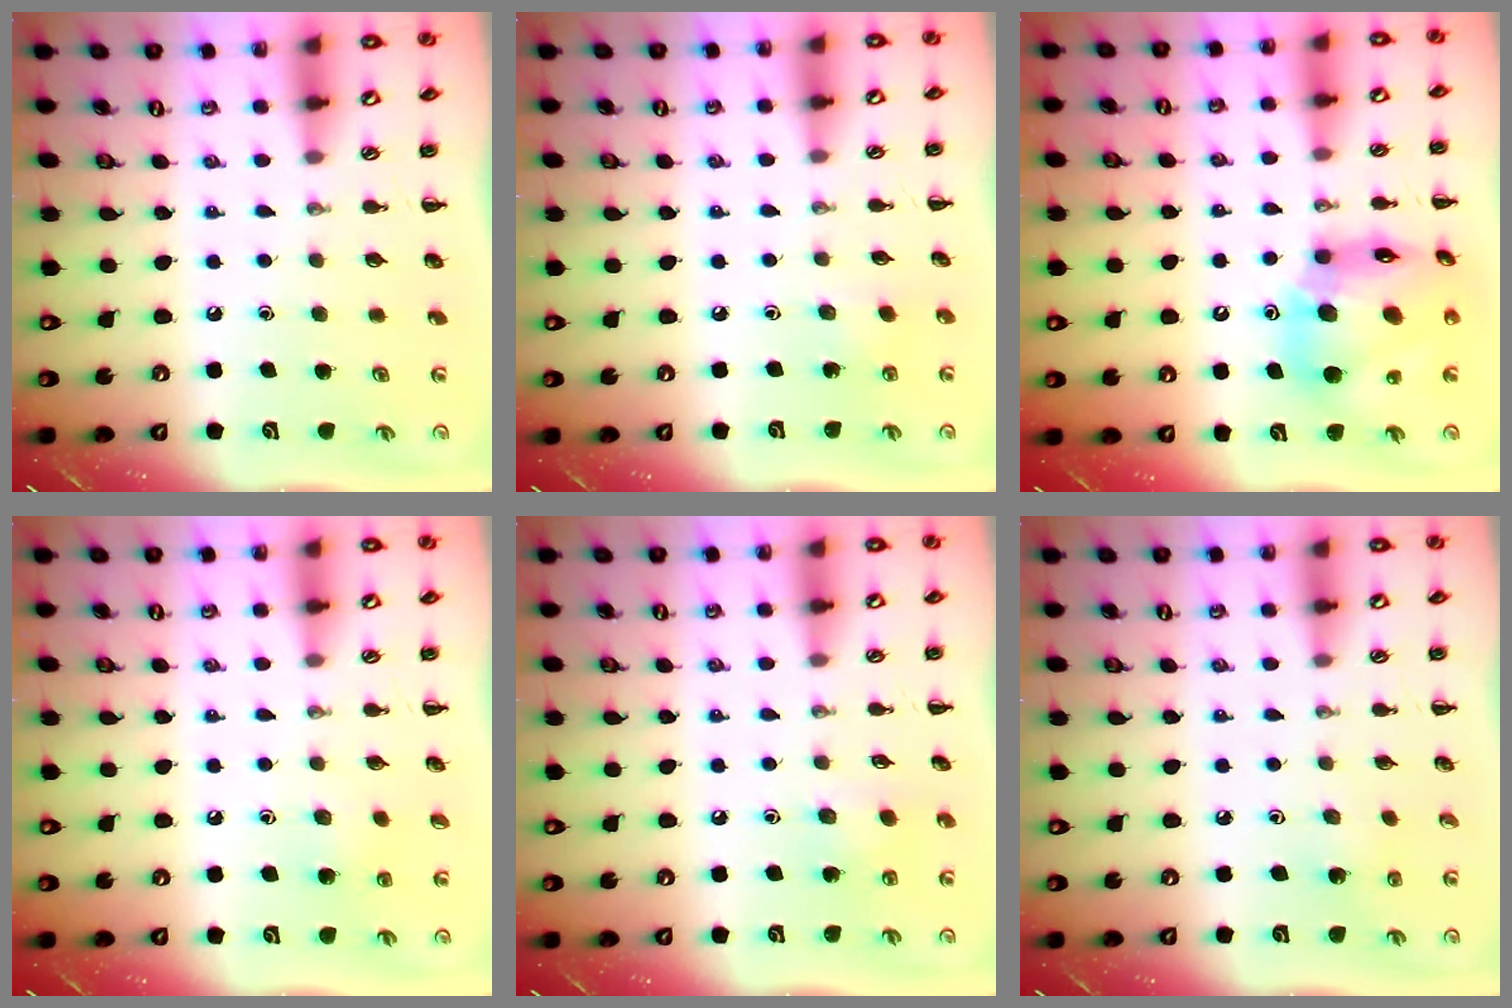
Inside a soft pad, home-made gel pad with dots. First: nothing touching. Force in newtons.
{"total": 2.1, "press": 2.0, "slide": 0.6}
{"total": 16.7, "press": 16.1, "slide": 4.8}
{"total": 4.3, "press": 4.2, "slide": 1.2}
{"total": 4.3, "press": 4.1, "slide": 1.1}
{"total": 1.9, "press": 1.9, "slide": 0.4}